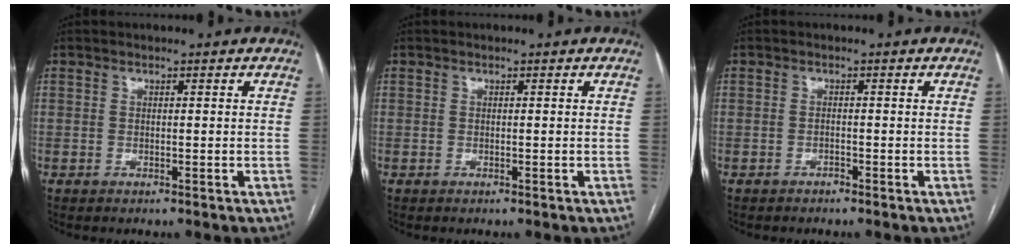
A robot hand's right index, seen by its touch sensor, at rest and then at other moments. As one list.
[{"total": 0.0}, {"total": 0.8, "force": [-0.8, 0.2, 0.2], "torque": [-0.002, 0.000, -0.015]}]